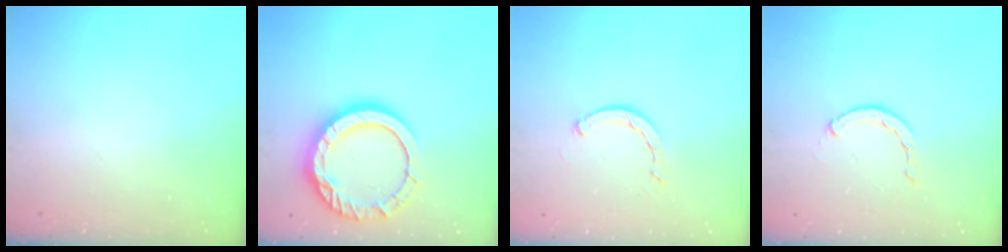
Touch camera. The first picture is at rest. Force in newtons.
{"total": 15.3, "press": 15.2, "slide": 1.3}
{"total": 2.5, "press": 2.5, "slide": 0.1}
{"total": 1.6, "press": 1.5, "slide": 0.4}